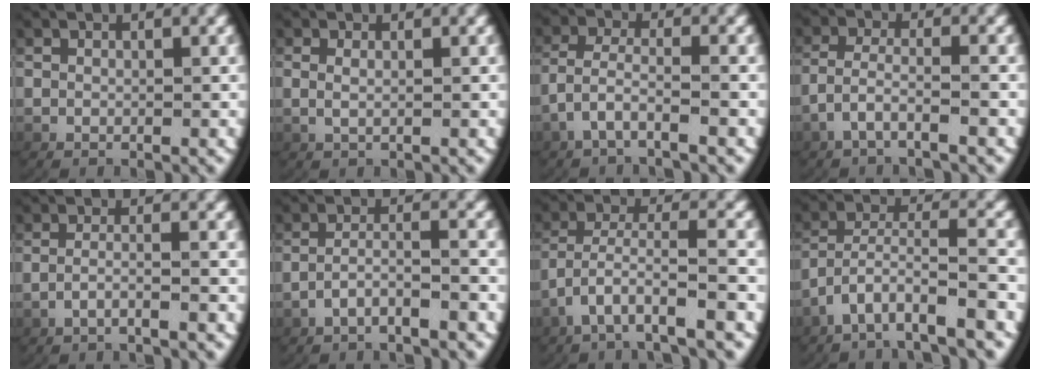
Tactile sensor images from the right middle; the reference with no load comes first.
{"total": 1.0, "force": [0.3, 0.1, 0.9], "torque": [-0.028, -0.008, 0.013]}
{"total": 3.0, "force": [-1.8, 1.0, 2.1], "torque": [-0.057, -0.019, -0.022]}
{"total": 3.0, "force": [-2.1, 0.7, 2.1], "torque": [-0.054, -0.015, -0.029]}
{"total": 2.2, "force": [-1.6, -0.3, 1.4], "torque": [-0.045, -0.008, -0.022]}
{"total": 3.2, "force": [-2.7, 0.1, 1.7], "torque": [-0.042, -0.011, -0.041]}
{"total": 3.8, "force": [-1.6, 1.0, 3.3], "torque": [-0.081, -0.020, -0.012]}
{"total": 4.2, "force": [-2.3, 1.3, 3.3], "torque": [-0.078, -0.017, -0.028]}